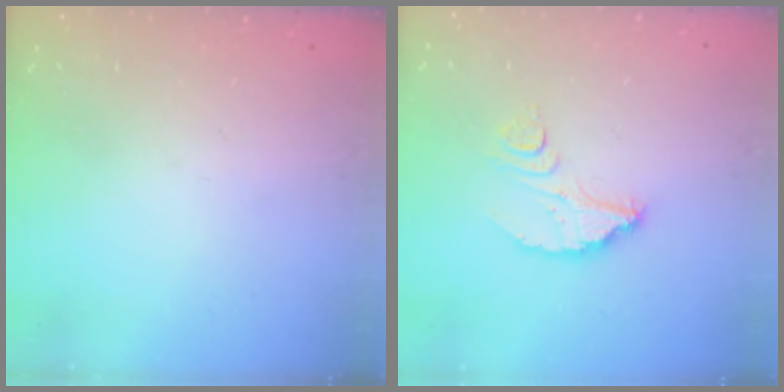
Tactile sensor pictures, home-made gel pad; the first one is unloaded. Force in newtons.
{"total": 7.6, "press": 7.6, "slide": 0.5}